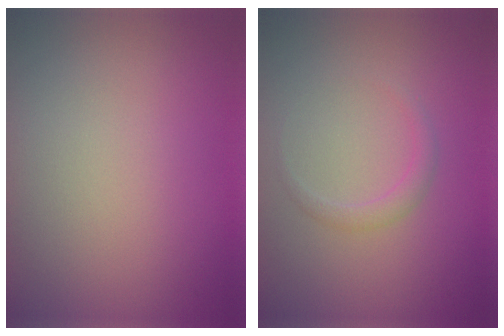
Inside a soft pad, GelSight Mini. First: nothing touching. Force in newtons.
{"total": 1.2, "press": 1.1, "slide": 0.2}